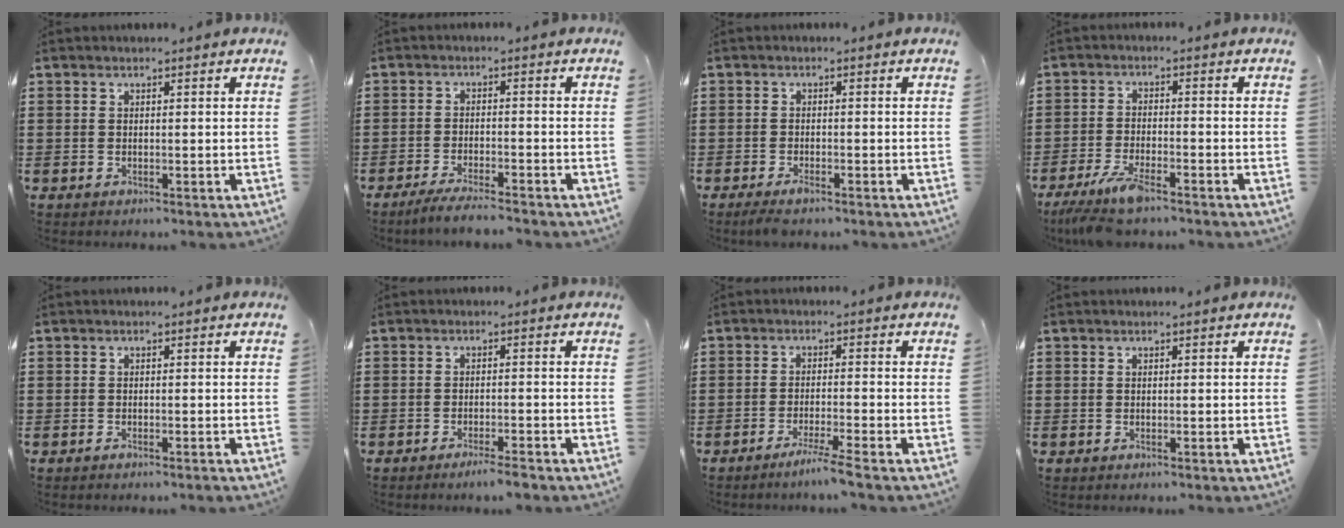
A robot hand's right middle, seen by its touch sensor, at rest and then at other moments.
{"total": 3.4, "force": [-3.1, -0.1, 1.3], "torque": [-0.028, -0.005, -0.062]}
{"total": 1.6, "force": [-1.2, 0.3, 1.1], "torque": [-0.027, -0.005, -0.024]}
{"total": 5.9, "force": [-4.6, 0.8, 3.6], "torque": [-0.092, -0.019, -0.093]}
{"total": 0.6, "force": [-0.5, -0.1, 0.4], "torque": [-0.007, -0.001, -0.010]}
{"total": 2.3, "force": [-2.1, -0.1, 1.1], "torque": [-0.016, 0.001, -0.038]}
{"total": 3.5, "force": [-2.7, -0.7, 2.0], "torque": [-0.031, -0.006, -0.049]}
{"total": 0.0}